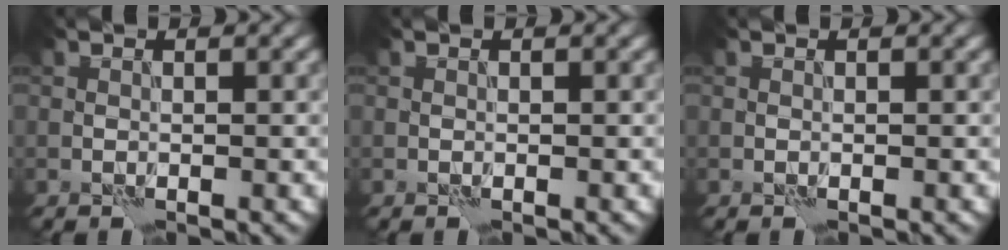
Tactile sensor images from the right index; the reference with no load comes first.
{"total": 0.0}
{"total": 0.0}